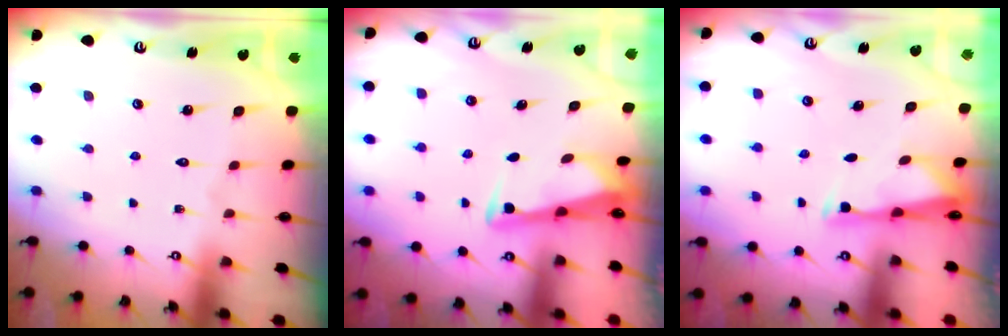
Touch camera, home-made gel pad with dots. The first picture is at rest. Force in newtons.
{"total": 2.9, "press": 2.9, "slide": 0.4}
{"total": 2.9, "press": 2.9, "slide": 0.6}